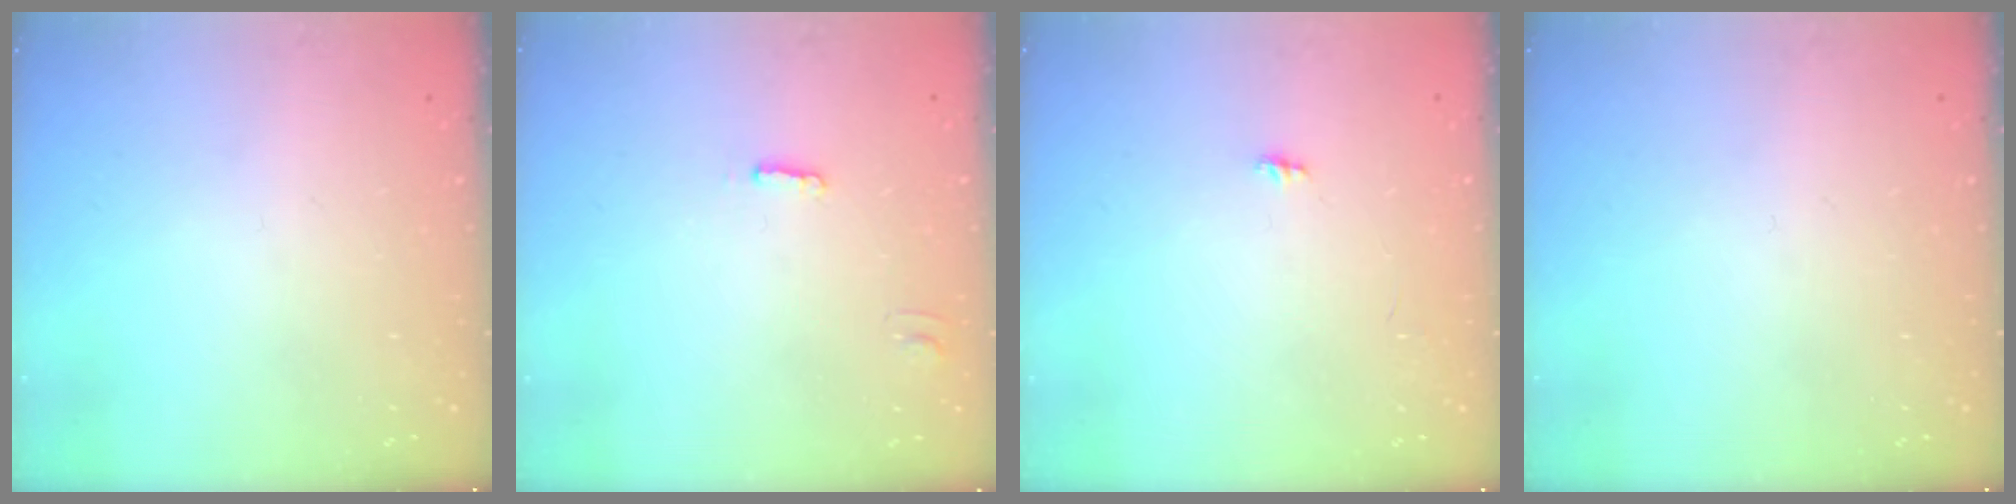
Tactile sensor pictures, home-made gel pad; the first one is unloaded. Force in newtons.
{"total": 3.2, "press": 3.2, "slide": 0.5}
{"total": 3.3, "press": 3.3, "slide": 0.2}
{"total": 0.0}